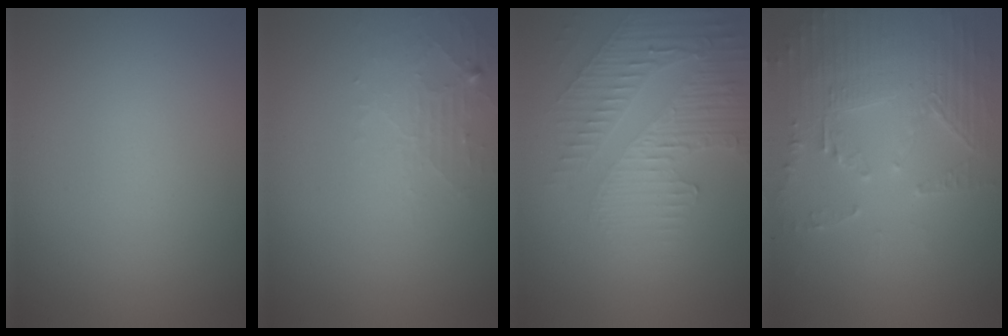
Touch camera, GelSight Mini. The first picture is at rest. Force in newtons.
{"total": 1.9, "press": 1.9, "slide": 0.3}
{"total": 3.8, "press": 3.6, "slide": 1.3}
{"total": 5.8, "press": 3.8, "slide": 4.3}